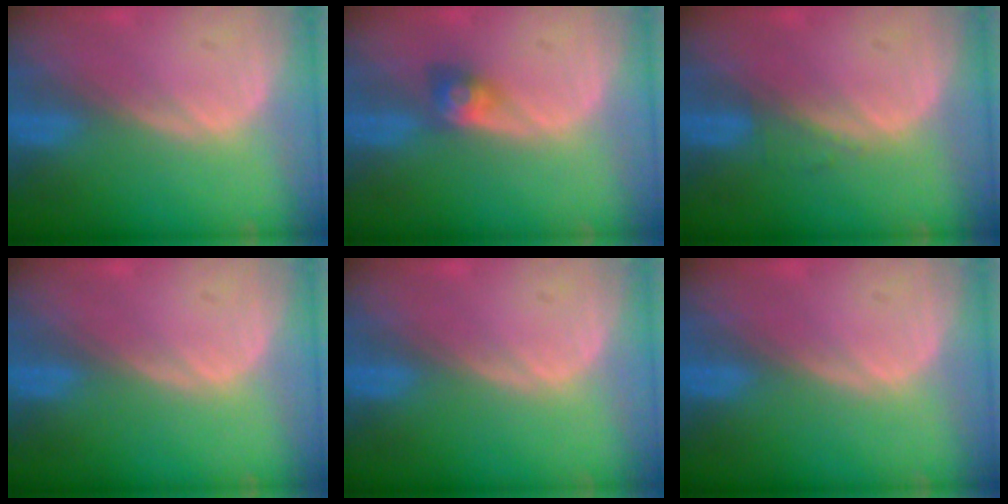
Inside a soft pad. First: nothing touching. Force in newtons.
{"total": 3.0, "press": 2.6, "slide": 1.5}
{"total": 0.7, "press": 0.7, "slide": 0.1}
{"total": 0.0}
{"total": 0.0}
{"total": 0.0}